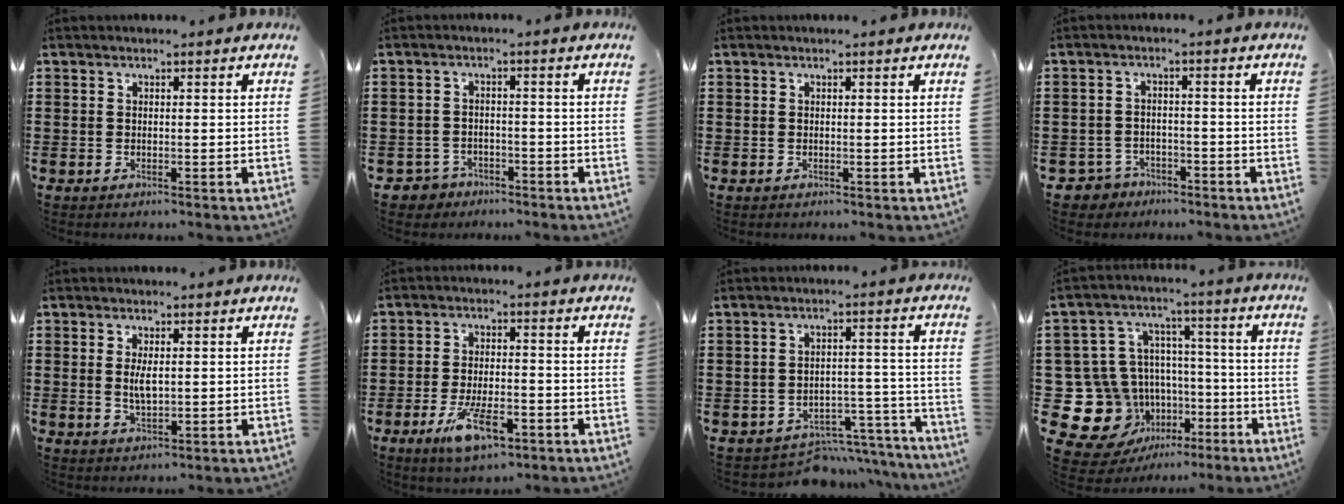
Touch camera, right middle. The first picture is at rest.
{"total": 2.5, "force": [-2.3, 1.0, 0.0], "torque": [-0.009, -0.003, -0.051]}
{"total": 0.0}
{"total": 2.9, "force": [-2.7, 1.2, 0.1], "torque": [-0.020, -0.005, -0.060]}
{"total": 2.6, "force": [0.5, 1.1, 2.3], "torque": [-0.050, 0.001, 0.009]}
{"total": 8.3, "force": [-4.0, 3.2, 6.5], "torque": [-0.134, -0.007, -0.068]}
{"total": 5.9, "force": [-5.6, 1.5, 1.3], "torque": [-0.016, 0.016, -0.106]}
{"total": 14.8, "force": [-6.7, 12.3, 4.7], "torque": [-0.158, 0.000, -0.100]}